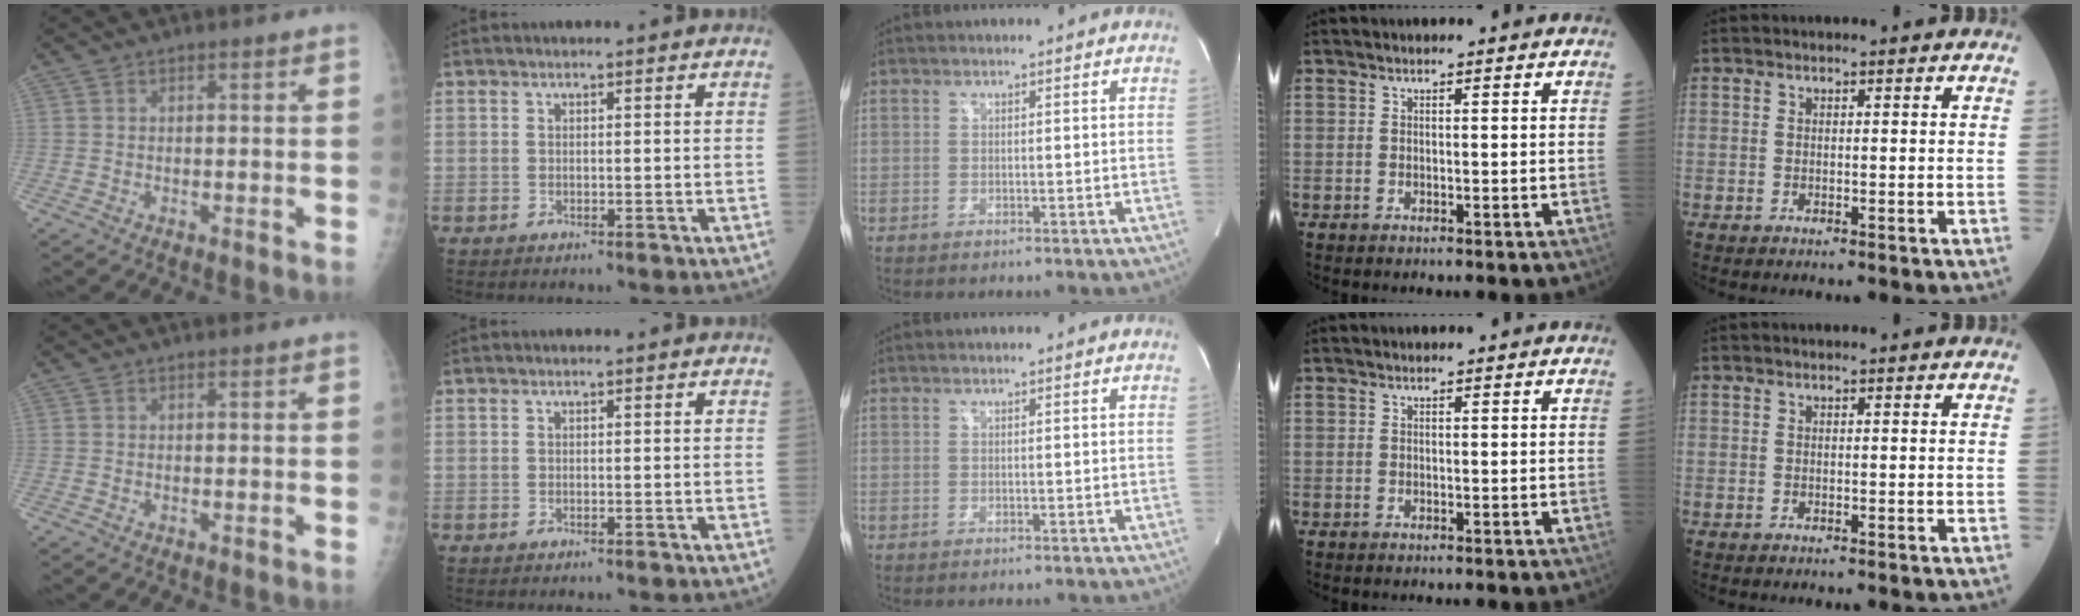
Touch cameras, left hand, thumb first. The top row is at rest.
{}